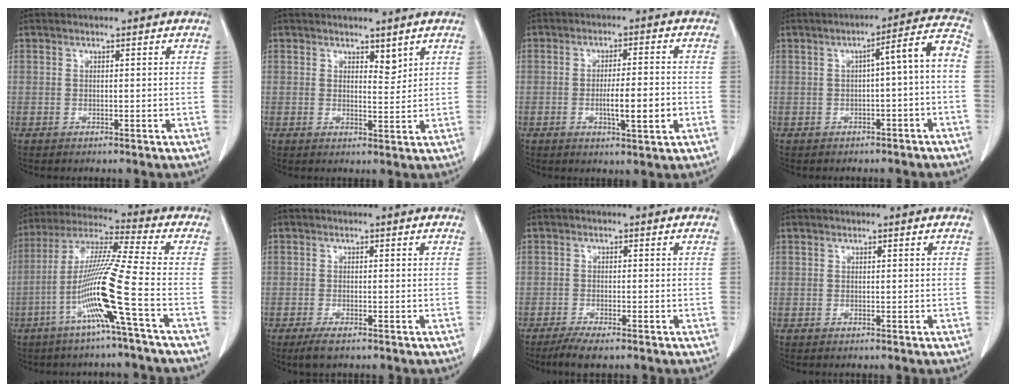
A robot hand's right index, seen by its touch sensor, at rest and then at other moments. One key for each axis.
{"total": 2.2, "fx": 1.6, "fy": 0.9, "fz": 1.2, "tx": -0.018, "ty": -0.010, "tz": 0.029}
{"total": 6.6, "fx": -1.8, "fy": 0.5, "fz": 6.4, "tx": -0.103, "ty": -0.006, "tz": -0.026}
{"total": 6.5, "fx": -1.5, "fy": 0.5, "fz": 6.3, "tx": -0.079, "ty": 0.026, "tz": -0.021}
{"total": 13.5, "fx": -5.0, "fy": -2.2, "fz": 12.3, "tx": -0.243, "ty": -0.007, "tz": -0.103}
{"total": 2.7, "fx": -1.9, "fy": 0.5, "fz": 1.9, "tx": -0.043, "ty": -0.008, "tz": -0.030}
{"total": 3.8, "fx": -2.9, "fy": 0.3, "fz": 2.4, "tx": -0.046, "ty": -0.008, "tz": -0.051}
{"total": 0.0}